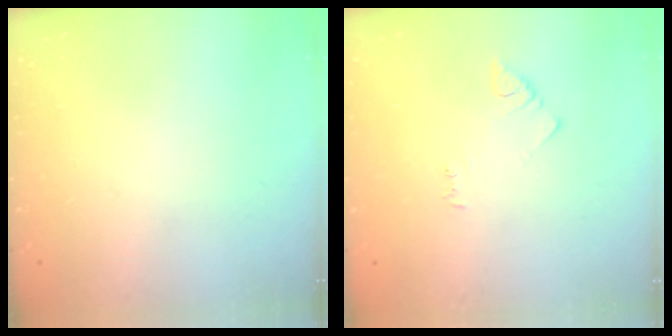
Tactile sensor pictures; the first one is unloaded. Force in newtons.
{"total": 3.9, "press": 3.9, "slide": 0.5}